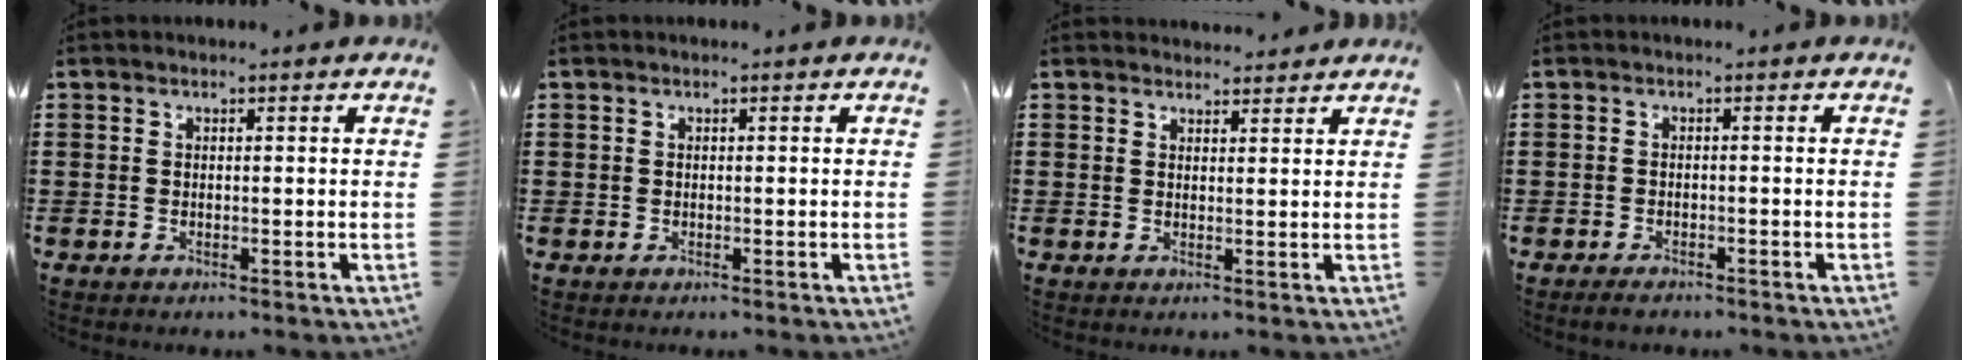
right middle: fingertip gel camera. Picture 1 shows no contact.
{"total": 0.0}
{"total": 1.9, "force": [1.9, 0.4, 0.1], "torque": [0.001, 0.001, 0.035]}
{"total": 1.3, "force": [-1.1, 0.4, 0.6], "torque": [-0.013, -0.002, -0.022]}